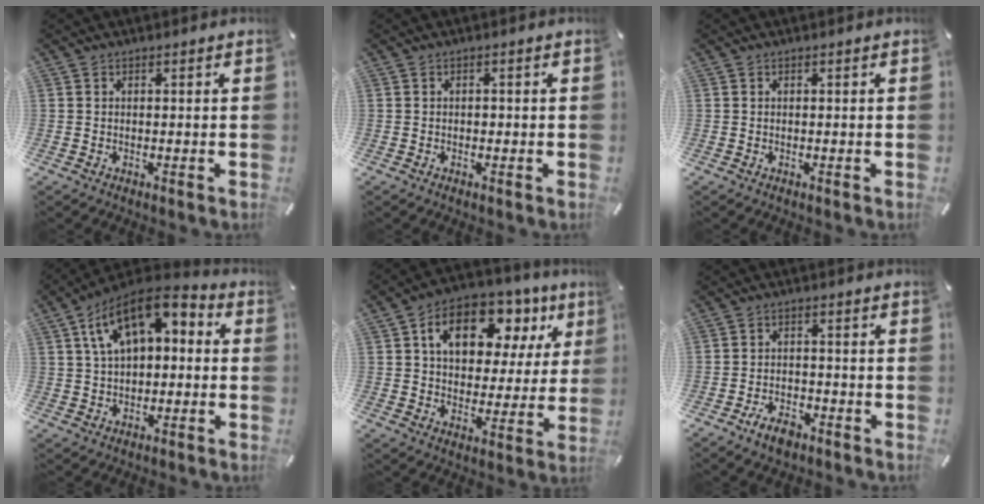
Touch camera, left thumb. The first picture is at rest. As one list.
[{"total": 0.6, "force": [-0.3, 0.5, 0.2], "torque": [-0.003, 0.003, -0.006]}, {"total": 0.0}, {"total": 12.0, "force": [5.0, 7.3, 8.1], "torque": [-0.157, -0.013, 0.091]}, {"total": 14.5, "force": [6.5, 10.0, 8.2], "torque": [-0.131, -0.020, 0.116]}, {"total": 4.9, "force": [-3.6, 2.7, 2.1], "torque": [-0.042, 0.019, -0.068]}]